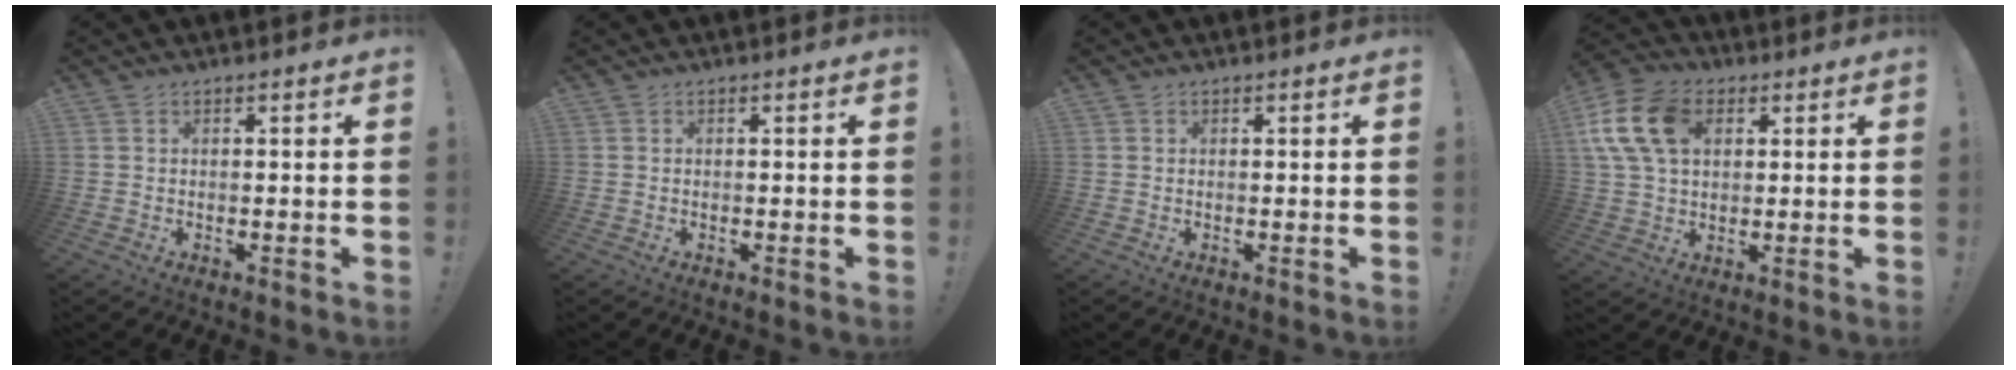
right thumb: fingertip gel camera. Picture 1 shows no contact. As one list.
[{"total": 0.0}, {"total": 0.0}, {"total": 15.2, "force": [4.5, 10.5, 10.1], "torque": [-0.194, 0.002, 0.091]}]